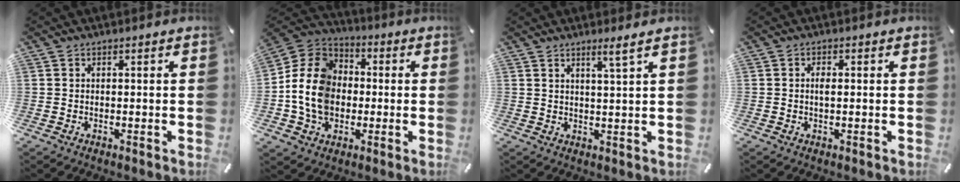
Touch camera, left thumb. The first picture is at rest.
{"total": 13.6, "force": [-2.0, 11.8, 6.5], "torque": [-0.167, 0.026, -0.035]}
{"total": 4.0, "force": [2.9, -0.5, 2.7], "torque": [-0.058, -0.009, 0.048]}
{"total": 1.9, "force": [0.1, 0.6, 1.8], "torque": [-0.035, 0.000, 0.000]}